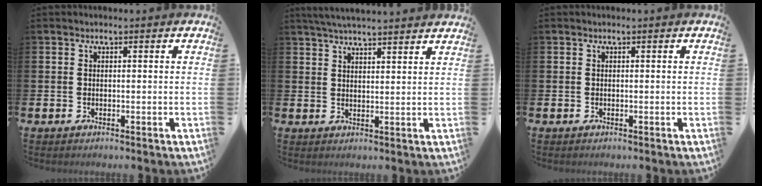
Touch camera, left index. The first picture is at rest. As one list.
[{"total": 4.2, "force": [4.1, -0.2, 0.9], "torque": [-0.032, -0.011, 0.075]}, {"total": 0.0}]